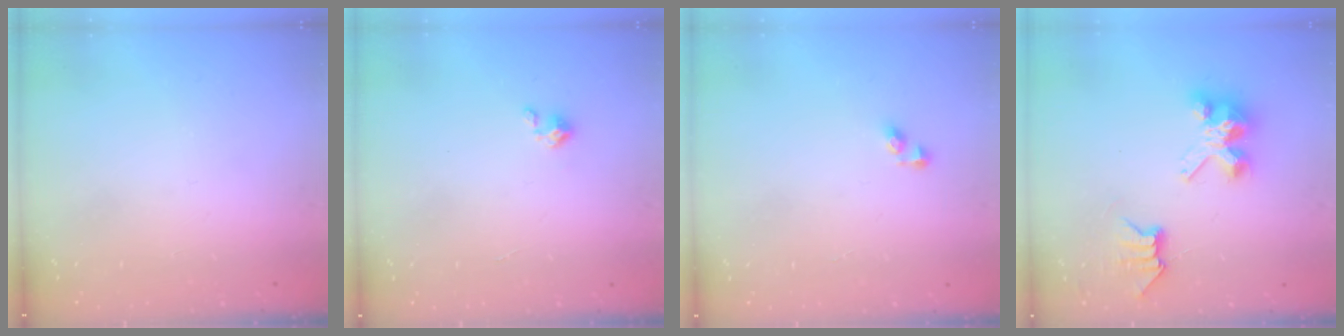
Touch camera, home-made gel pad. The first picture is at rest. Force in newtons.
{"total": 1.6, "press": 1.6, "slide": 0.4}
{"total": 3.4, "press": 3.4, "slide": 0.1}
{"total": 7.6, "press": 7.6, "slide": 0.4}